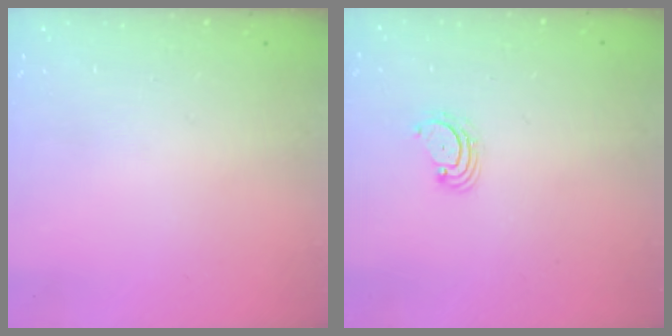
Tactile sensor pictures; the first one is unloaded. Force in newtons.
{"total": 3.3, "press": 3.3, "slide": 0.6}